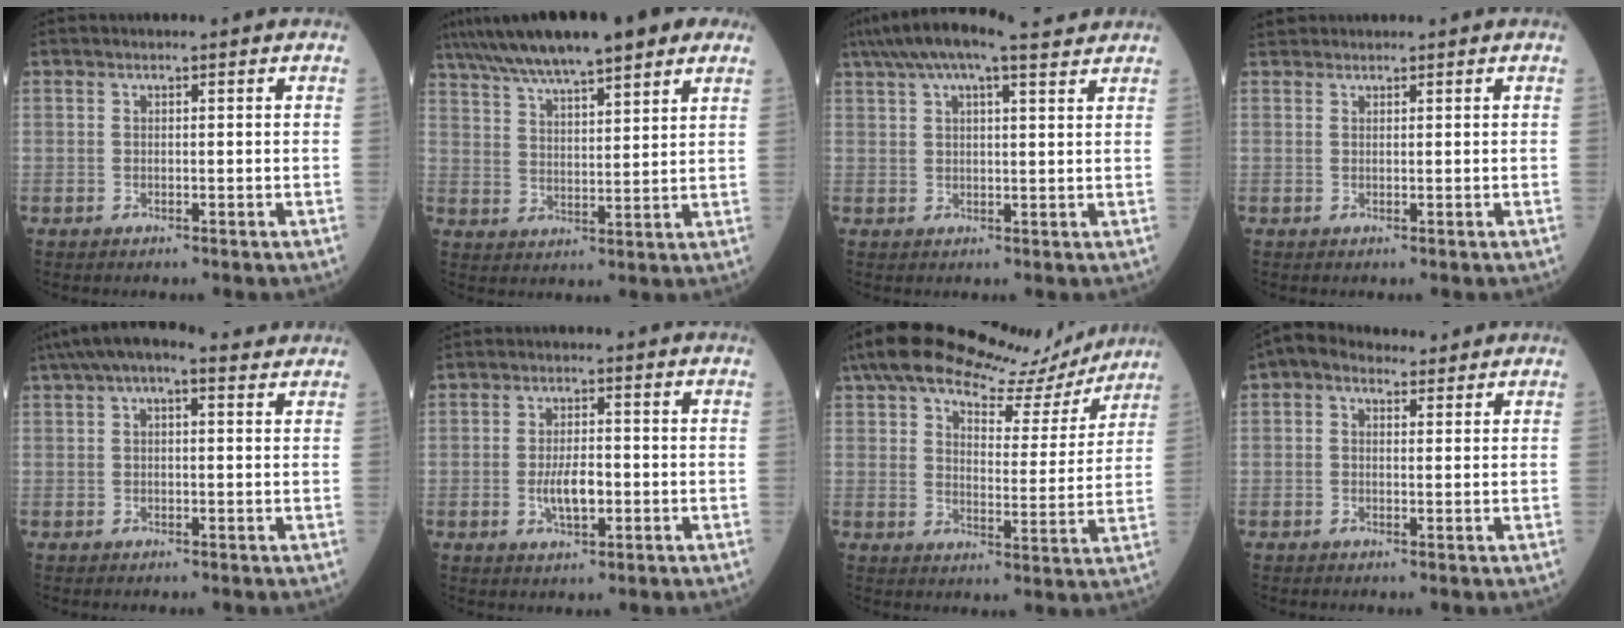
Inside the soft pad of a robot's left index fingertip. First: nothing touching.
{"total": 16.8, "force": [12.5, 3.1, 10.7], "torque": [-0.186, 0.042, 0.193]}
{"total": 12.1, "force": [9.9, 2.0, 6.8], "torque": [-0.128, 0.048, 0.147]}
{"total": 1.5, "force": [1.4, 0.6, 0.0], "torque": [-0.006, 0.017, 0.027]}
{"total": 8.3, "force": [5.7, 2.9, 5.4], "torque": [-0.098, 0.055, 0.088]}
{"total": 4.7, "force": [-1.3, 1.8, 4.1], "torque": [-0.081, -0.004, -0.022]}
{"total": 18.5, "force": [15.6, 6.0, 7.9], "torque": [-0.121, 0.018, 0.208]}
{"total": 4.1, "force": [2.5, 2.7, 1.9], "torque": [-0.038, 0.029, 0.045]}